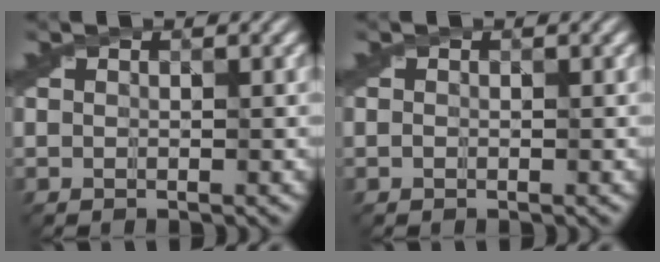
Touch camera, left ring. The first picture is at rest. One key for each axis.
{"total": 0.0}